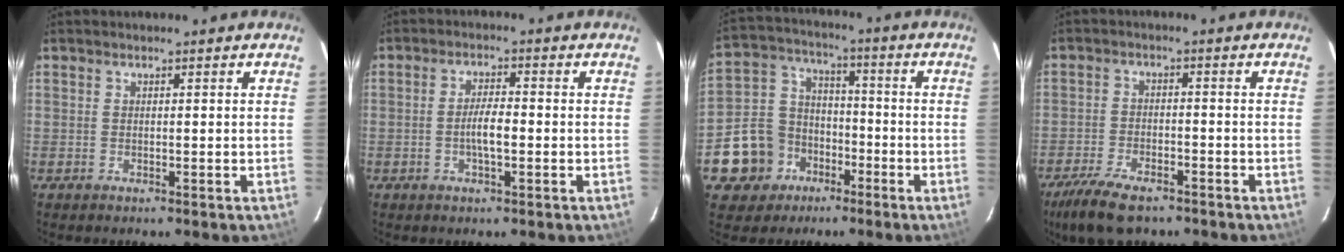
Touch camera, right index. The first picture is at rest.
{"total": 4.3, "force": [-1.0, 1.0, 4.1], "torque": [-0.077, 0.004, -0.017]}
{"total": 12.6, "force": [-6.4, 10.6, 2.3], "torque": [-0.079, 0.049, -0.096]}
{"total": 10.5, "force": [-7.9, 4.0, 5.6], "torque": [-0.138, -0.019, -0.141]}